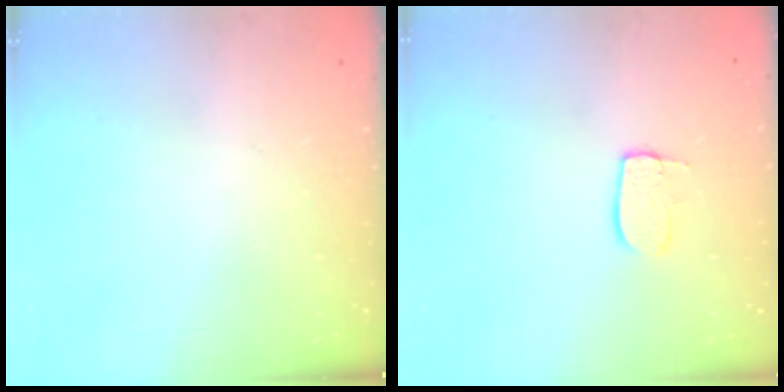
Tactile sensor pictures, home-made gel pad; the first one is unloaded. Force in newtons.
{"total": 7.1, "press": 7.0, "slide": 0.4}